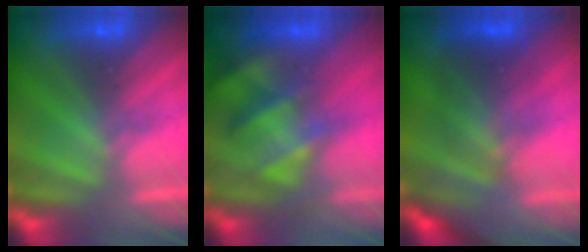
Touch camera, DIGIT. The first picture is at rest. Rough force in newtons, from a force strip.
{"total": 4.8}
{"total": 2.6}